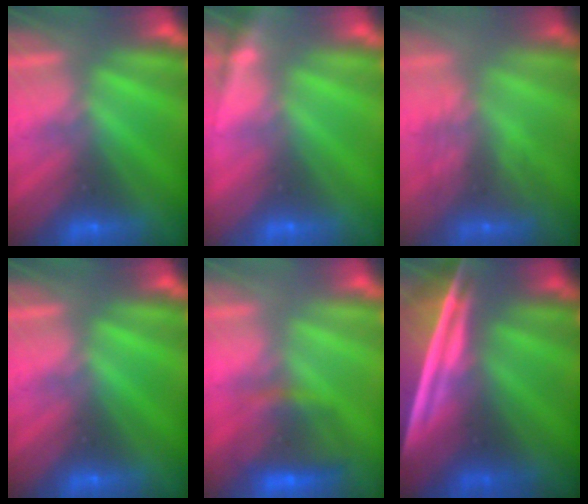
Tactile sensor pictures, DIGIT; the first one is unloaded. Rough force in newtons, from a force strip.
{"total": 1.4}
{"total": 3.1}
{"total": 0.0}
{"total": 6.6}
{"total": 7.1}